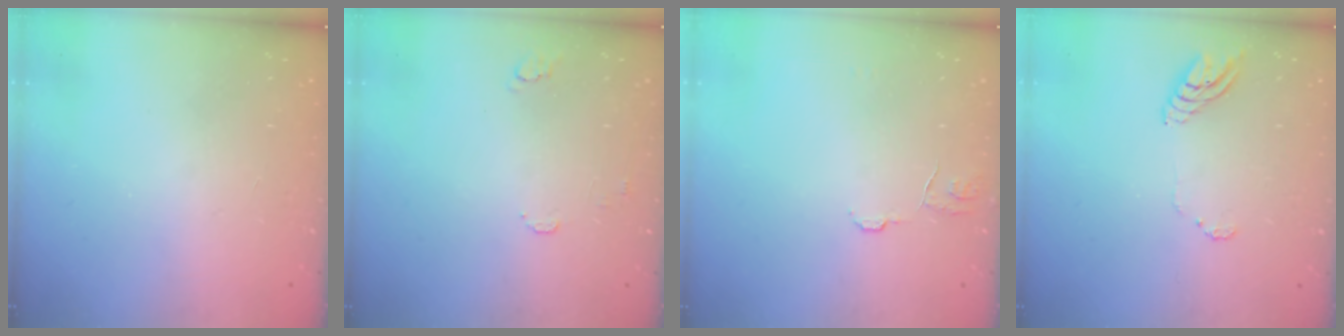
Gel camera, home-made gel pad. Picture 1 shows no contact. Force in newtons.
{"total": 5.2, "press": 5.2, "slide": 0.4}
{"total": 7.0, "press": 6.9, "slide": 0.5}
{"total": 6.4, "press": 6.4, "slide": 0.4}